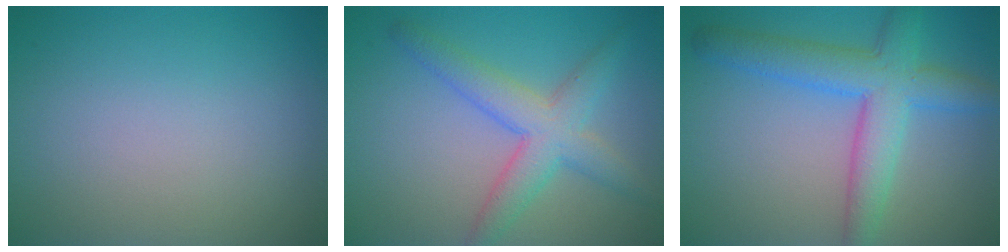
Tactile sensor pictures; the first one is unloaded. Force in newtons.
{"total": 4.7, "press": 4.7, "slide": 0.1}
{"total": 6.0, "press": 6.0, "slide": 0.2}